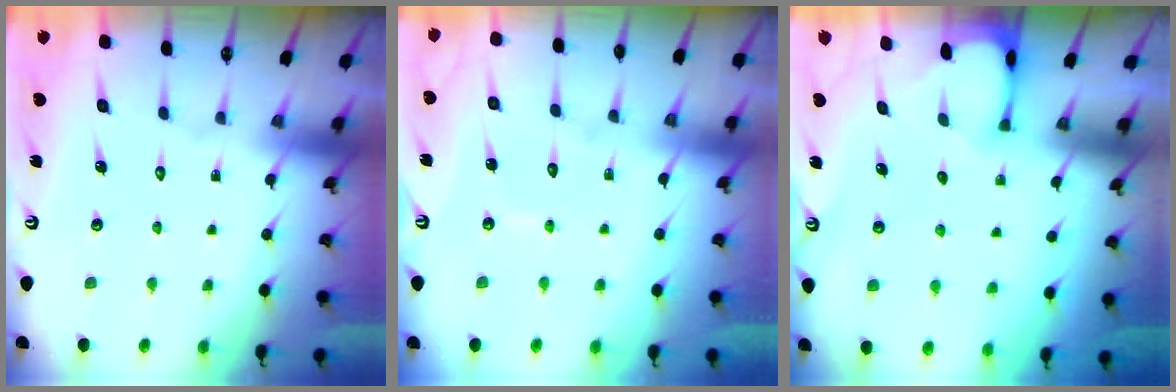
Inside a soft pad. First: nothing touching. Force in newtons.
{"total": 4.3, "press": 4.3, "slide": 0.3}
{"total": 1.2, "press": 1.2, "slide": 0.3}